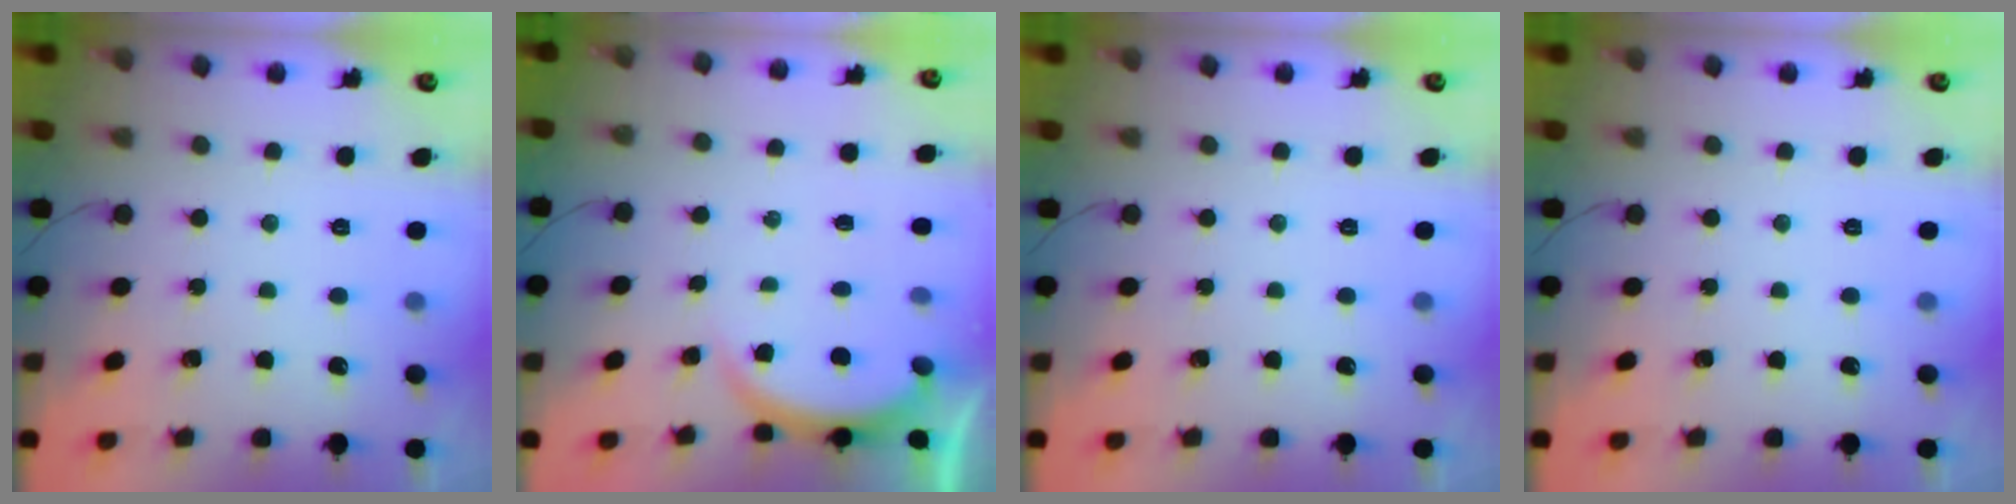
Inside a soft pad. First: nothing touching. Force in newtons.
{"total": 2.9, "press": 2.8, "slide": 0.5}
{"total": 0.0}
{"total": 0.0}